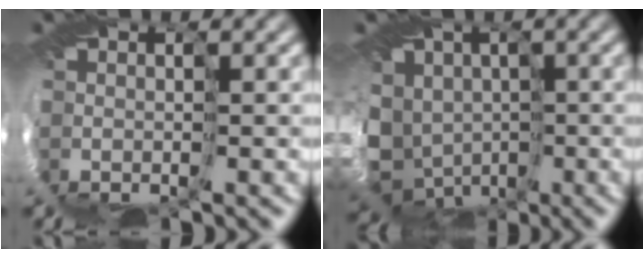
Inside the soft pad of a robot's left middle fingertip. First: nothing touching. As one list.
[{"total": 10.1, "force": [-3.2, 8.2, 5.0], "torque": [-0.128, -0.011, -0.041]}]